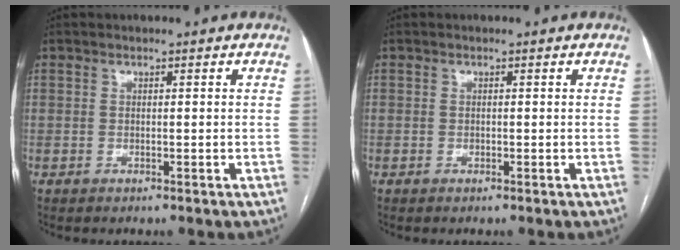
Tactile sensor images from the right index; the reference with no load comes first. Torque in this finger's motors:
{"motor_torque": [0.23, 0.25, 0.00, 0.01]}